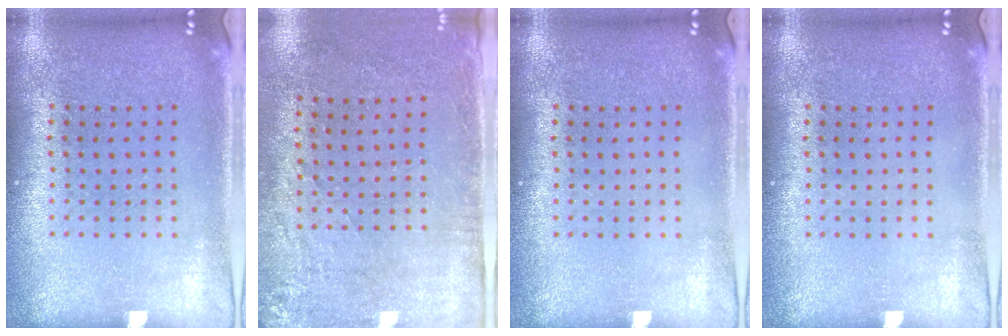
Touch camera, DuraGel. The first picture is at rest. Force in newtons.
{"total": 2.8, "press": 2.3, "slide": 1.6}
{"total": 0.0}
{"total": 0.0}